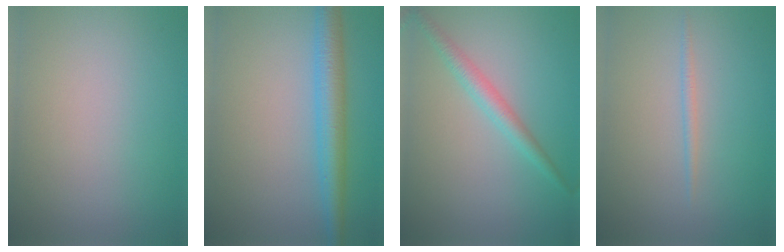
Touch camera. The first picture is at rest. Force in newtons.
{"total": 4.4, "press": 4.4, "slide": 0.2}
{"total": 2.2, "press": 2.2, "slide": 0.1}
{"total": 0.9, "press": 0.9, "slide": 0.1}